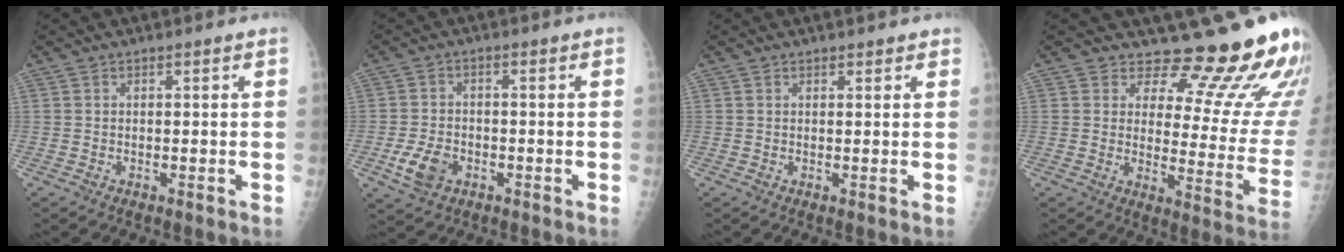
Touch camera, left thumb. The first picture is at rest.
{"total": 6.0, "force": [-2.3, 4.2, 3.7], "torque": [-0.068, 0.006, -0.039]}
{"total": 1.2, "force": [1.0, 0.5, 0.3], "torque": [0.005, -0.004, 0.010]}
{"total": 17.4, "force": [15.3, 5.0, 6.6], "torque": [-0.034, -0.147, 0.176]}